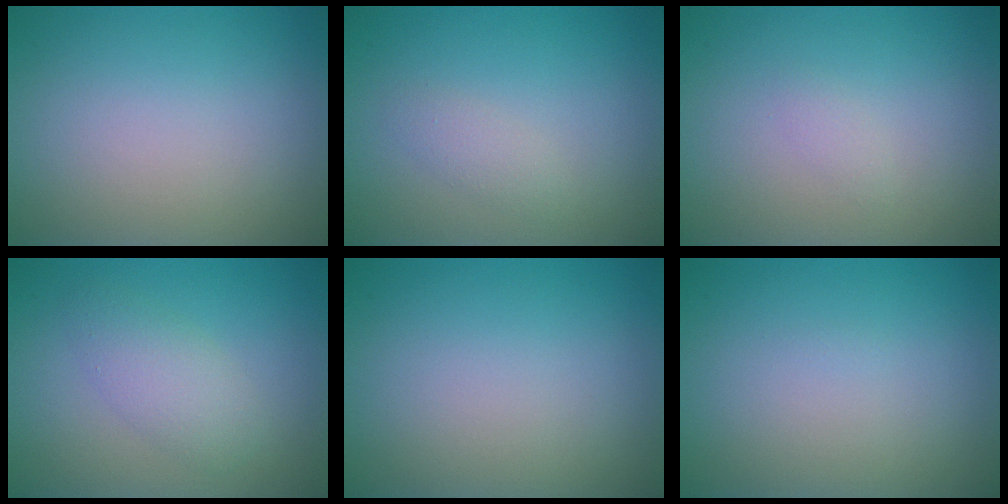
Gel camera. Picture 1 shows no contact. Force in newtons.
{"total": 1.2, "press": 1.2, "slide": 0.1}
{"total": 0.6, "press": 0.6, "slide": 0.1}
{"total": 2.7, "press": 2.7, "slide": 0.1}
{"total": 0.0}
{"total": 0.0}